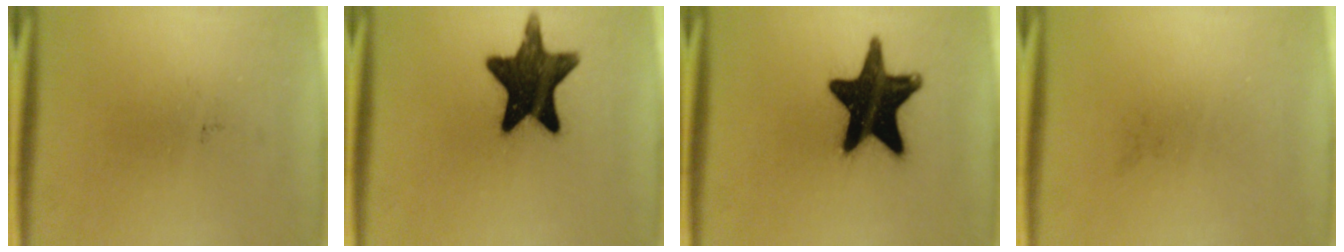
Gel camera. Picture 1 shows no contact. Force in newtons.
{"total": 15.6}
{"total": 18.5}
{"total": 0.0}